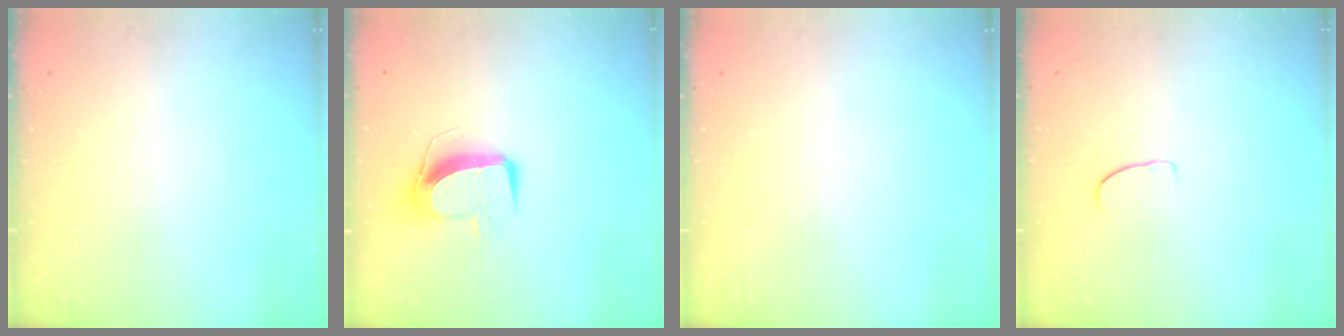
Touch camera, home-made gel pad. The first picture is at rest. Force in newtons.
{"total": 9.8, "press": 9.8, "slide": 1.0}
{"total": 0.0}
{"total": 4.7, "press": 4.7, "slide": 0.3}